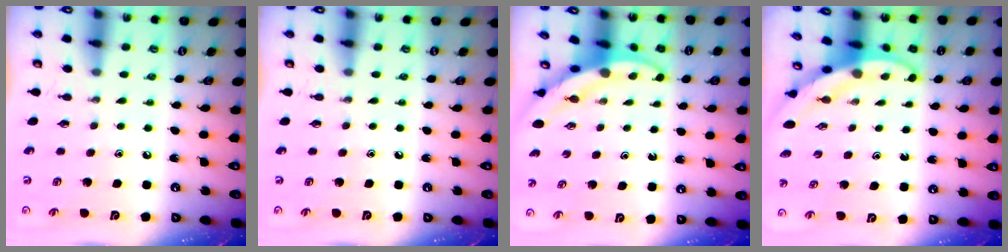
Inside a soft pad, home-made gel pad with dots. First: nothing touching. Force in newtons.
{"total": 0.0}
{"total": 3.7, "press": 3.7, "slide": 0.5}
{"total": 3.8, "press": 3.8, "slide": 0.2}